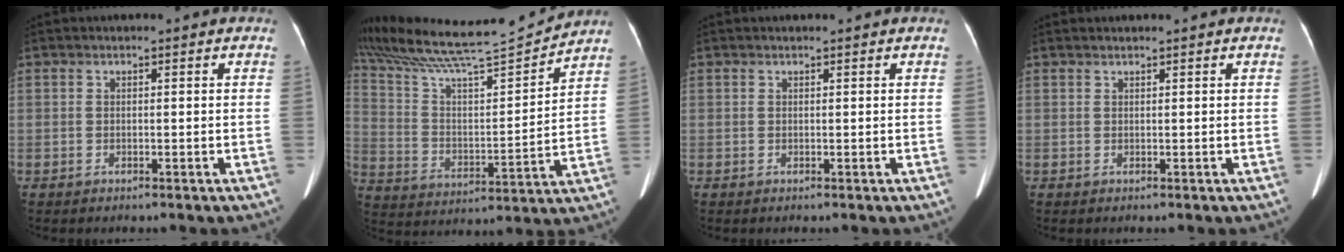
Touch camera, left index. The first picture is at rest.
{"total": 18.8, "force": [17.9, -0.6, 5.8], "torque": [-0.127, -0.022, 0.298]}
{"total": 0.8, "force": [0.7, 0.0, 0.3], "torque": [-0.006, 0.011, 0.013]}
{"total": 0.9, "force": [0.8, -0.1, 0.3], "torque": [-0.008, 0.016, 0.019]}